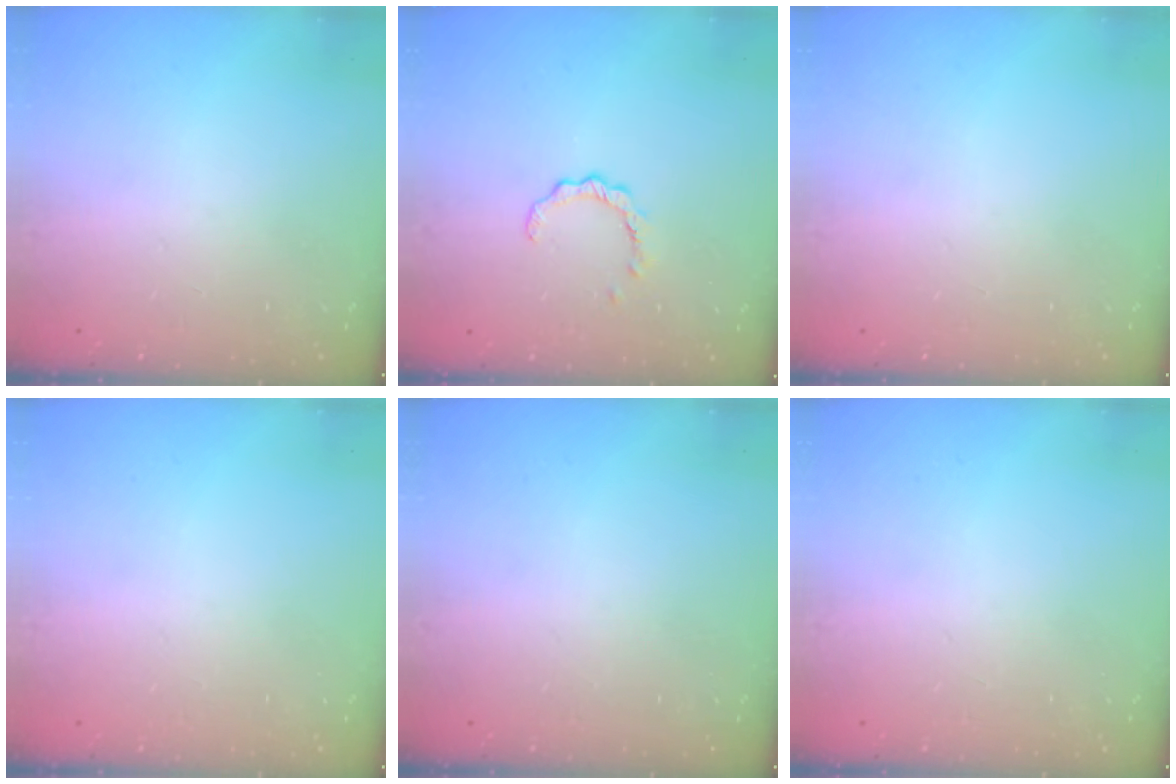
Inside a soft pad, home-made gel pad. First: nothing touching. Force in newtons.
{"total": 2.9, "press": 2.8, "slide": 0.4}
{"total": 0.0}
{"total": 0.0}
{"total": 0.0}
{"total": 0.0}